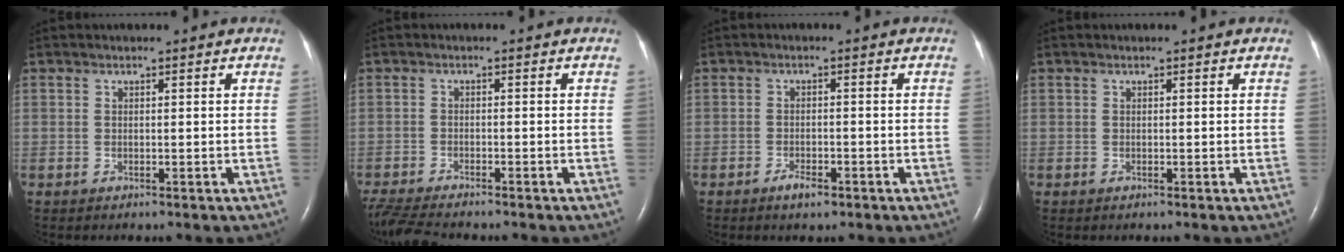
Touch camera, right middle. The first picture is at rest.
{"total": 7.5, "force": [-6.8, 0.7, 3.2], "torque": [-0.063, -0.022, -0.118]}
{"total": 2.3, "force": [-1.6, 0.8, 1.4], "torque": [-0.031, -0.001, -0.026]}
{"total": 0.0}